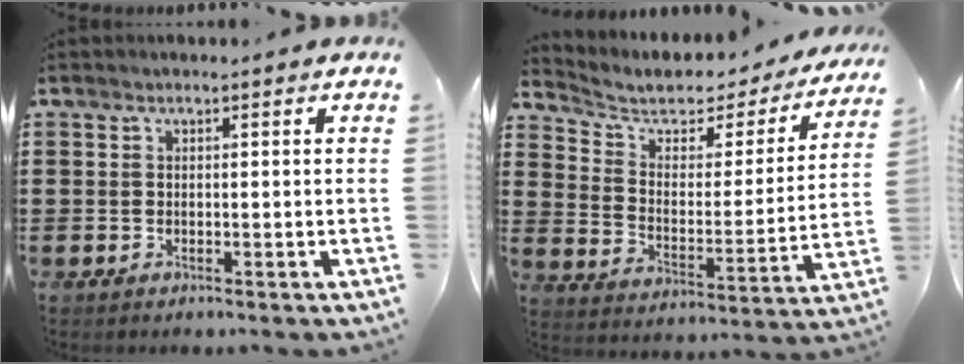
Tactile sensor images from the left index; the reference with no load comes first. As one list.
[{"total": 5.1, "force": [4.0, 2.3, 2.2], "torque": [-0.069, -0.024, 0.063]}]